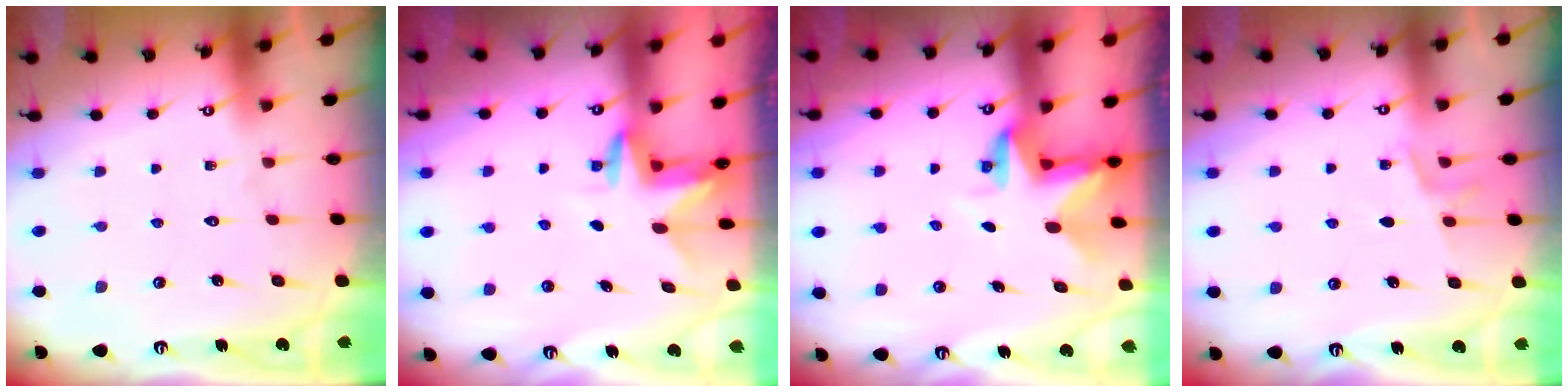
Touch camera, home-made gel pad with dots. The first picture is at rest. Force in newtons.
{"total": 2.6, "press": 2.6, "slide": 0.1}
{"total": 3.3, "press": 3.3, "slide": 0.2}
{"total": 4.8, "press": 4.6, "slide": 1.4}